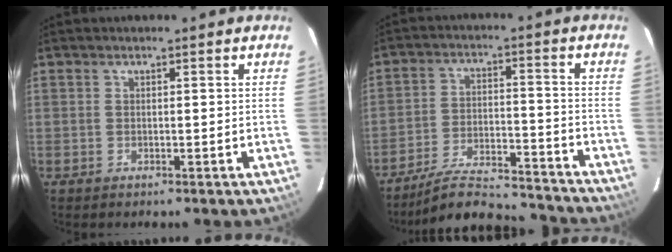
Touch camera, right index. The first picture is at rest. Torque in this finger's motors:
{"motor_torque": [1.00, -1.14, 0.38, 0.04]}